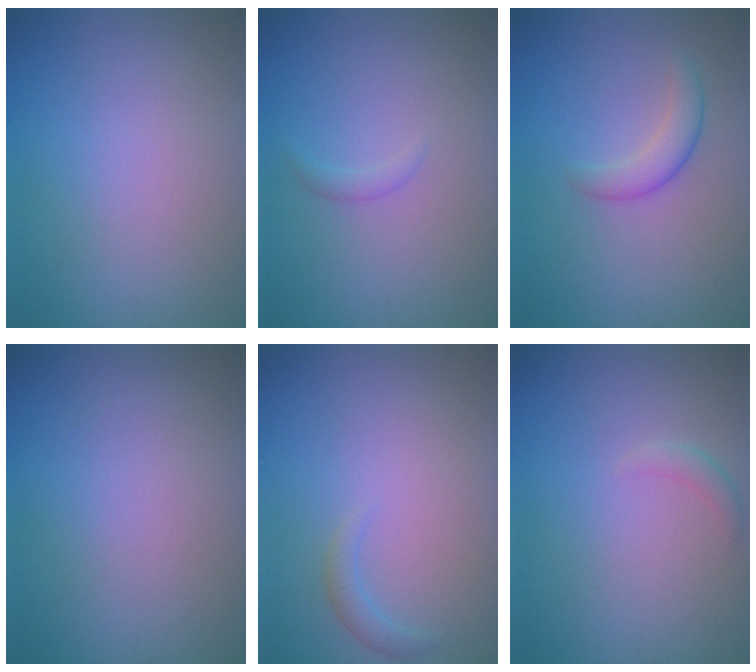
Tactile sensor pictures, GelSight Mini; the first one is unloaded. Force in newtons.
{"total": 0.8, "press": 0.8, "slide": 0.1}
{"total": 2.4, "press": 2.4, "slide": 0.1}
{"total": 0.0}
{"total": 1.2, "press": 1.2, "slide": 0.2}
{"total": 1.1, "press": 1.1, "slide": 0.0}